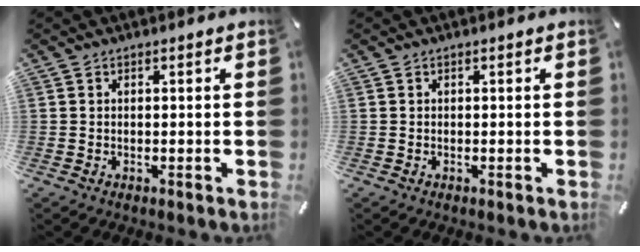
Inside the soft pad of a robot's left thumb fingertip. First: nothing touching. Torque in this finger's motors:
{"motor_torque": [0.00, 0.00, 0.00, 0.00, 0.00]}